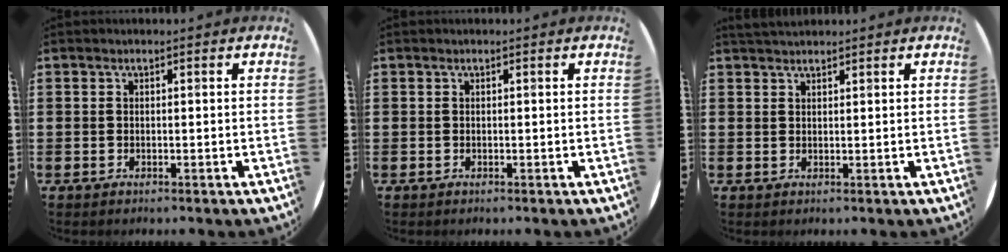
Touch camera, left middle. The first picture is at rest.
{"total": 0.0}
{"total": 1.5, "force": [1.4, 0.3, 0.3], "torque": [-0.007, 0.004, 0.026]}